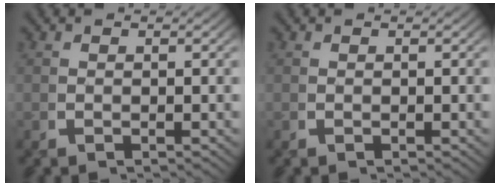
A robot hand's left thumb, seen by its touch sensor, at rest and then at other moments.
{"total": 0.0}